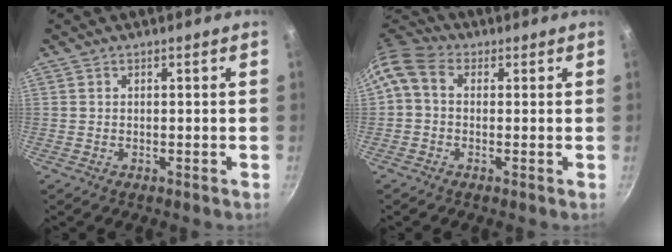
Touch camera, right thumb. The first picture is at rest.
{"total": 7.8, "force": [1.0, 5.9, 5.1], "torque": [-0.109, 0.024, 0.001]}